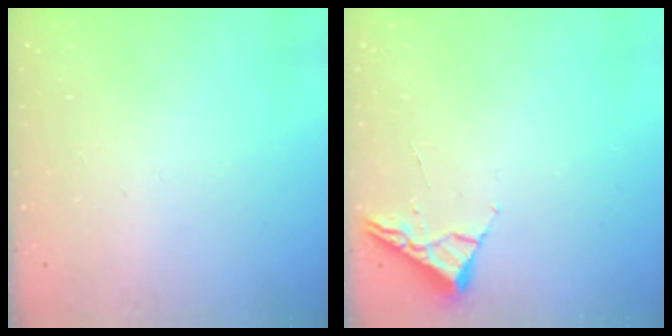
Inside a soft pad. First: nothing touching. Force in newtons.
{"total": 2.6, "press": 2.6, "slide": 0.3}